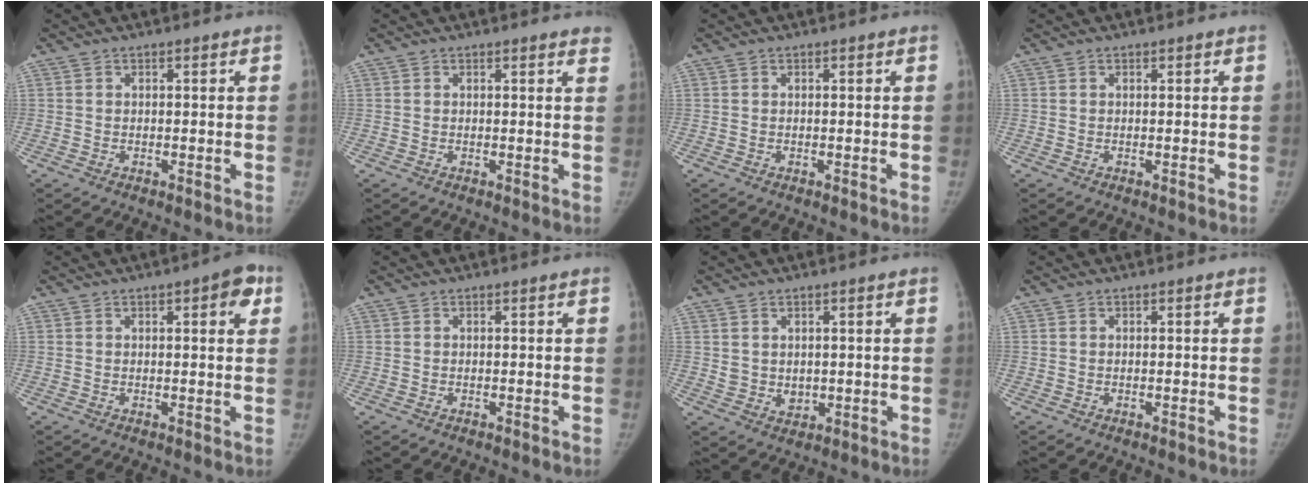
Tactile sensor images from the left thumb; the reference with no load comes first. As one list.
[{"total": 2.5, "force": [2.3, 0.5, 0.9], "torque": [-0.001, -0.007, 0.010]}, {"total": 0.0}, {"total": 0.0}, {"total": 5.0, "force": [2.0, 1.7, 4.2], "torque": [-0.038, 0.000, 0.018]}, {"total": 0.0}, {"total": 3.3, "force": [0.8, 2.9, 1.5], "torque": [-0.013, -0.011, 0.026]}, {"total": 0.0}]